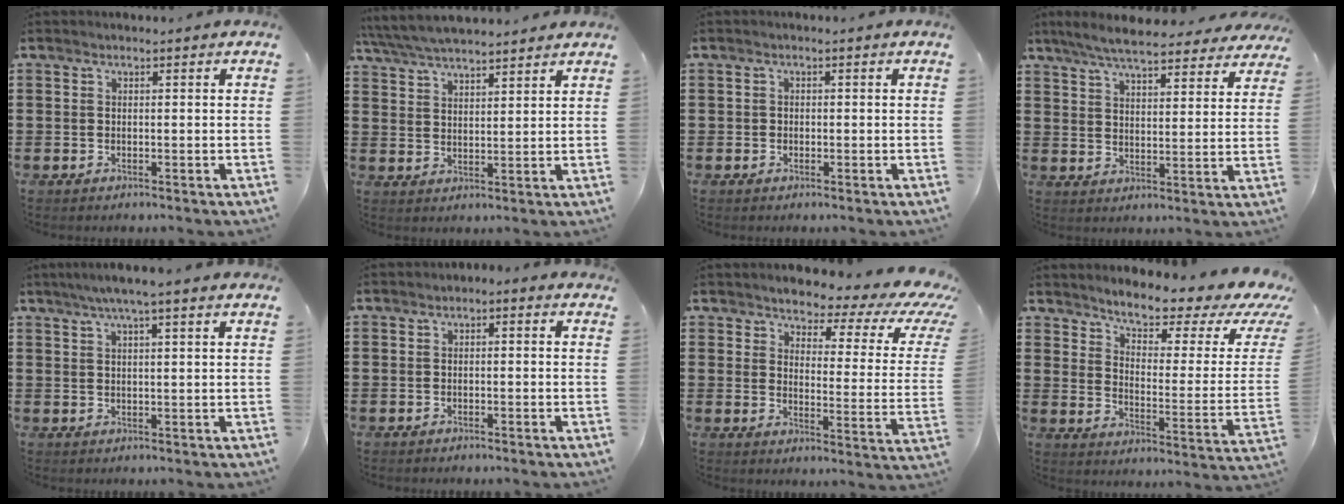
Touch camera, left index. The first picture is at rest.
{"total": 5.2, "force": [4.9, 0.7, 1.4], "torque": [-0.048, -0.015, 0.090]}
{"total": 0.8, "force": [-0.3, 0.7, 0.1], "torque": [-0.005, 0.003, -0.007]}
{"total": 7.1, "force": [6.5, 0.6, 2.8], "torque": [-0.079, -0.023, 0.117]}
{"total": 3.8, "force": [2.6, -0.1, 2.8], "torque": [-0.059, 0.000, 0.045]}
{"total": 0.9, "force": [-0.7, 0.5, 0.2], "torque": [-0.006, 0.003, -0.017]}
{"total": 4.0, "force": [3.2, 1.2, 2.1], "torque": [-0.055, -0.027, 0.047]}
{"total": 4.9, "force": [4.2, 0.8, 2.4], "torque": [-0.062, -0.034, 0.062]}